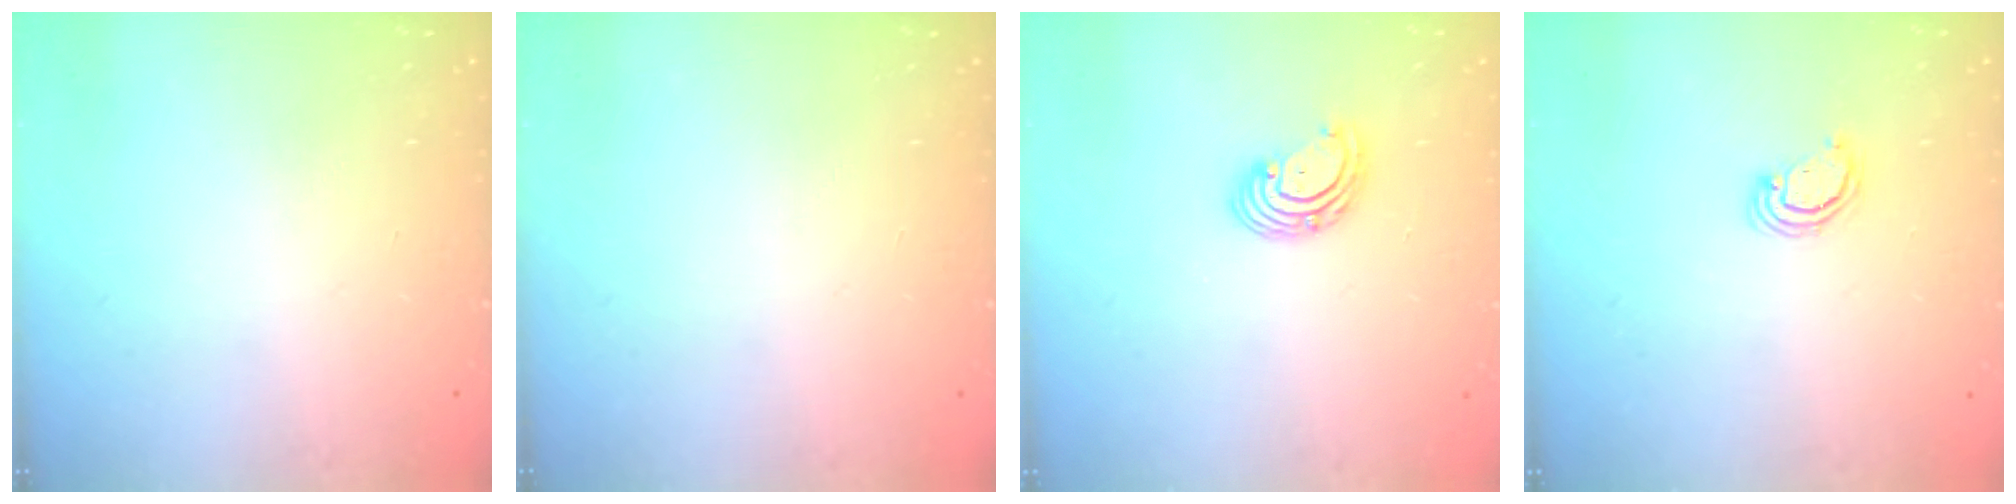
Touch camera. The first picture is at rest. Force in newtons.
{"total": 0.0}
{"total": 3.5, "press": 3.5, "slide": 0.2}
{"total": 2.6, "press": 2.5, "slide": 0.3}